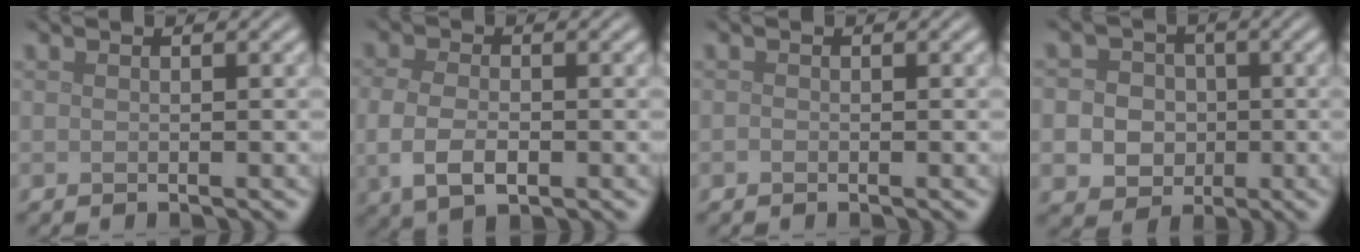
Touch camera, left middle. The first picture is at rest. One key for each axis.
{"total": 3.9, "fx": -0.8, "fy": 2.3, "fz": 3.0, "tx": -0.070, "ty": -0.008, "tz": -0.015}
{"total": 0.0}
{"total": 7.4, "fx": -0.8, "fy": 6.9, "fz": 2.6, "tx": -0.036, "ty": 0.013, "tz": -0.044}